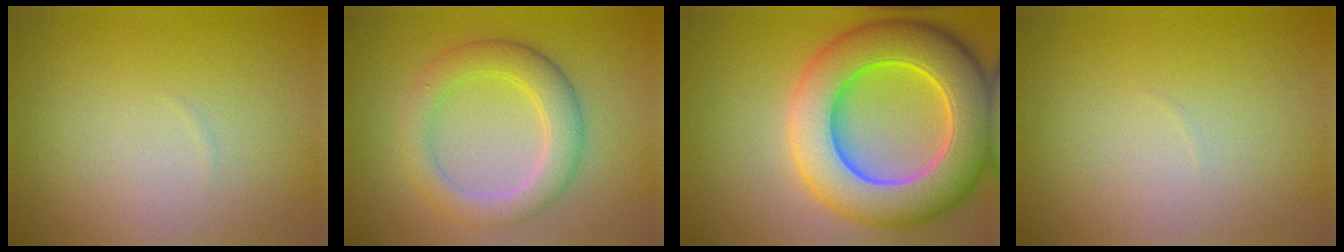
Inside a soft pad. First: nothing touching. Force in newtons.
{"total": 4.4, "press": 4.4, "slide": 0.2}
{"total": 12.0, "press": 12.0, "slide": 0.4}
{"total": 0.0}